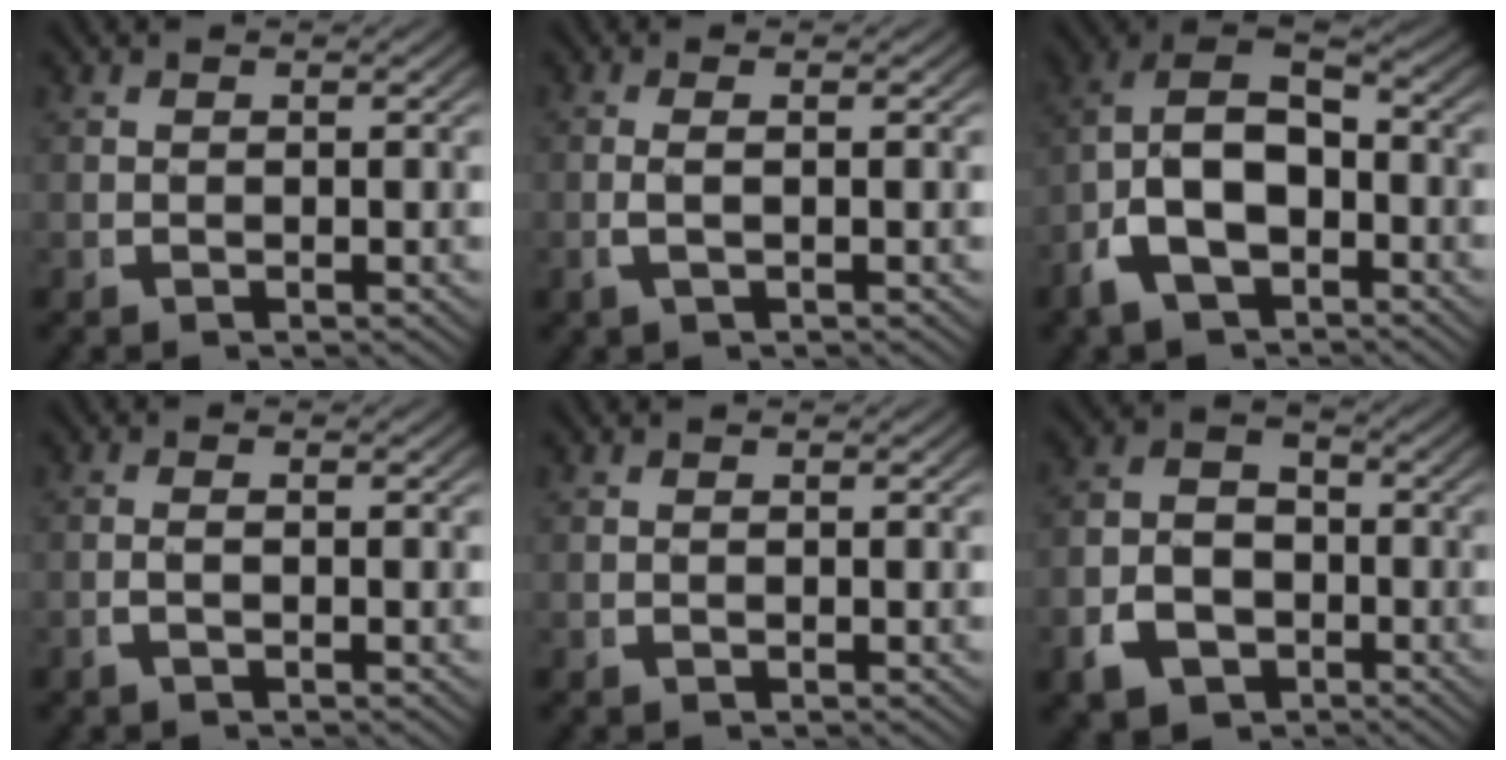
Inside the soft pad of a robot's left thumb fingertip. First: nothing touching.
{"total": 1.6, "force": [-0.2, -0.3, 1.6], "torque": [-0.049, 0.002, 0.000]}
{"total": 10.5, "force": [-1.4, 7.6, 7.1], "torque": [-0.156, -0.024, -0.021]}
{"total": 1.1, "force": [-0.6, -0.2, 0.8], "torque": [-0.027, 0.003, -0.012]}
{"total": 0.0}
{"total": 9.0, "force": [-2.3, 7.2, 4.8], "torque": [-0.082, -0.027, -0.034]}